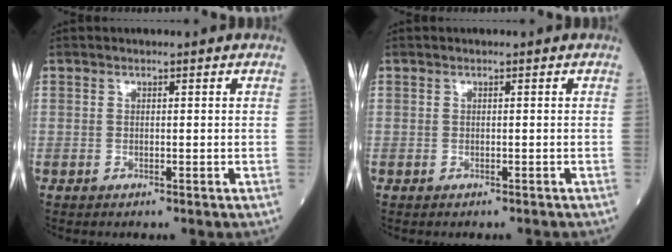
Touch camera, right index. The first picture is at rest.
{"total": 0.5, "force": [-0.5, 0.1, 0.2], "torque": [-0.002, 0.000, -0.008]}